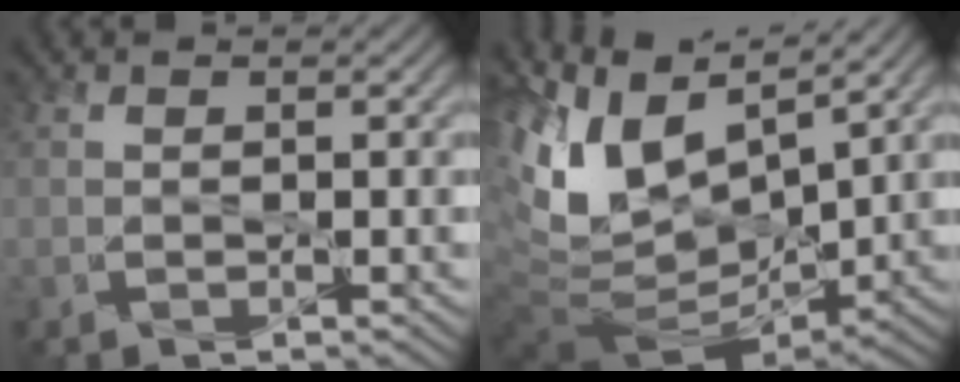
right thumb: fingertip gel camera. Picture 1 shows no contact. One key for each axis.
{"total": 12.4, "fx": 5.6, "fy": 6.1, "fz": 9.3, "tx": -0.210, "ty": 0.007, "tz": 0.110}